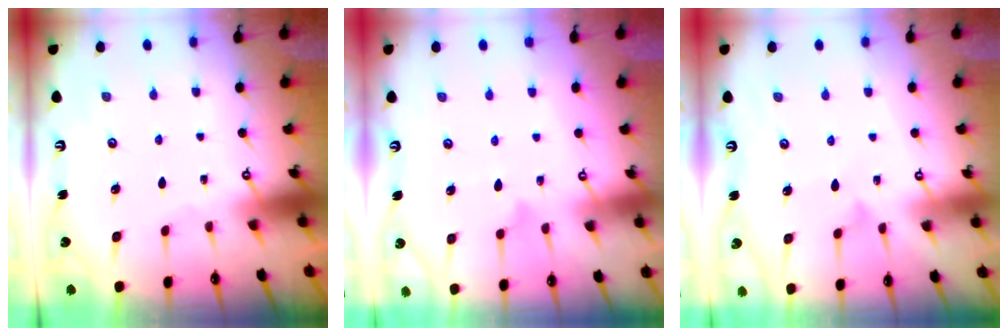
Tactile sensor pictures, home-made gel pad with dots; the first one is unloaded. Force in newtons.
{"total": 8.6, "press": 8.6, "slide": 0.3}
{"total": 5.0, "press": 5.0, "slide": 0.3}